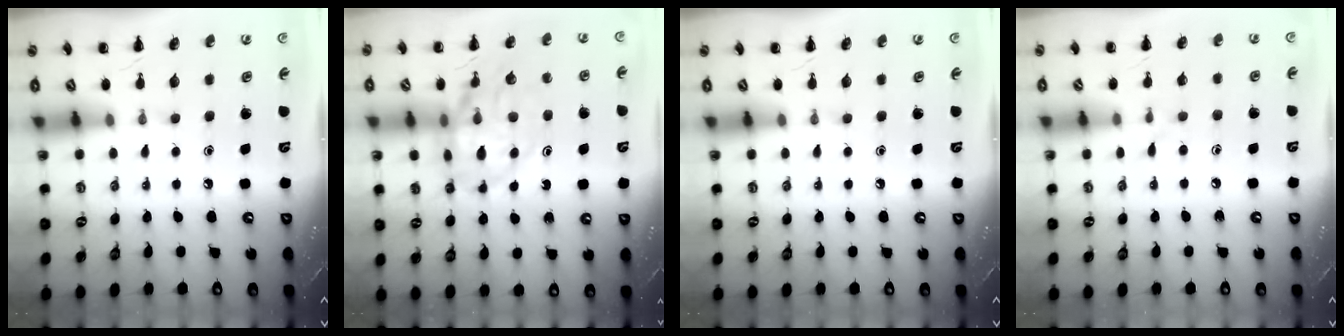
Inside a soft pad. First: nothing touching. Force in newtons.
{"total": 15.5, "press": 15.2, "slide": 3.1}
{"total": 0.0}
{"total": 3.0, "press": 2.6, "slide": 1.4}